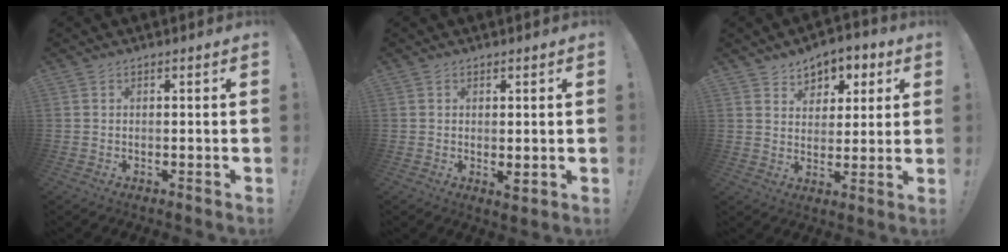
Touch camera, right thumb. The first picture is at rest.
{"total": 1.9, "force": [0.5, 0.9, 1.6], "torque": [-0.019, -0.004, 0.010]}
{"total": 6.4, "force": [3.4, 5.4, 1.1], "torque": [-0.001, -0.028, 0.063]}